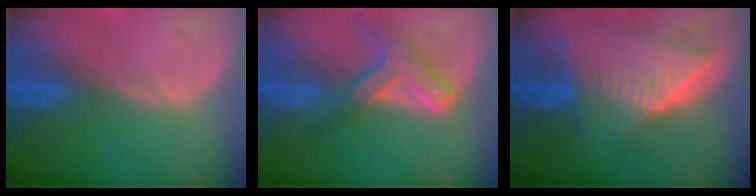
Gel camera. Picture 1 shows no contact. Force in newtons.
{"total": 7.3, "press": 6.2, "slide": 3.8}
{"total": 9.6, "press": 9.5, "slide": 0.6}